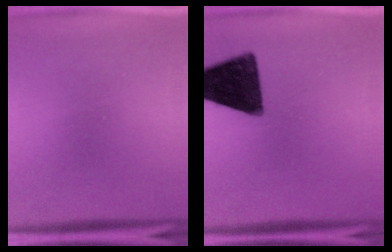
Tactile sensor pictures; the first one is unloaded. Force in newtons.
{"total": 15.1}